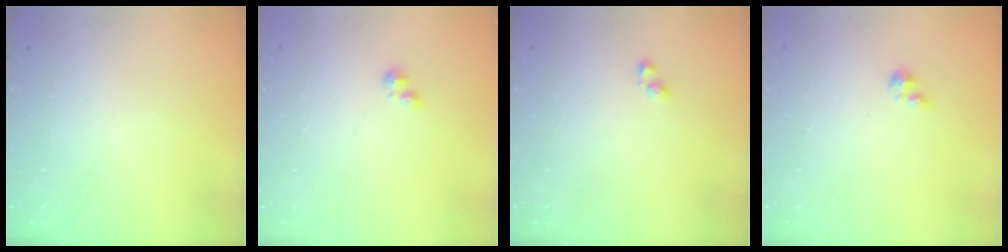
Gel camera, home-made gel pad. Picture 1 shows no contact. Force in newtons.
{"total": 1.9, "press": 1.8, "slide": 0.2}
{"total": 2.9, "press": 2.9, "slide": 0.2}
{"total": 2.0, "press": 2.0, "slide": 0.2}